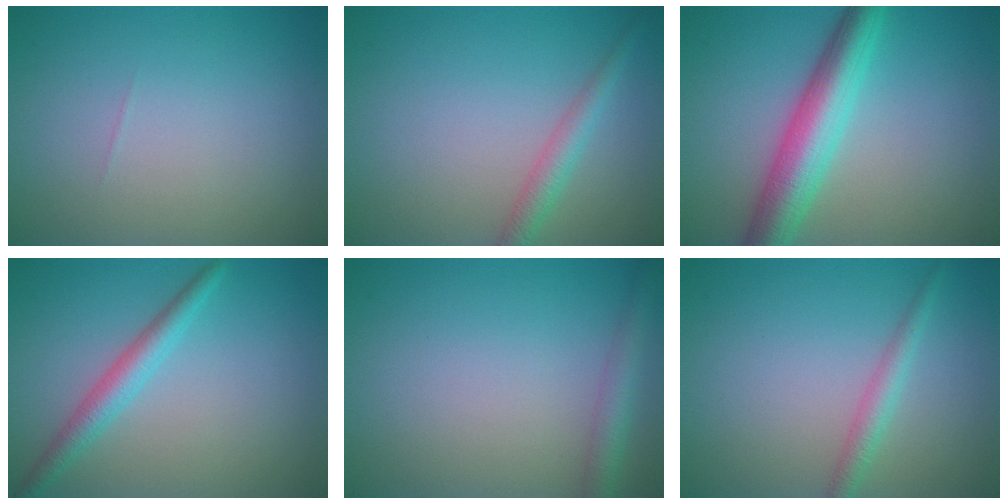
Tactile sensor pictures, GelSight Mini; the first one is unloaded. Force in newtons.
{"total": 2.2, "press": 2.2, "slide": 0.1}
{"total": 6.4, "press": 6.4, "slide": 0.2}
{"total": 2.8, "press": 2.8, "slide": 0.0}
{"total": 2.7, "press": 2.7, "slide": 0.2}
{"total": 2.0, "press": 2.0, "slide": 0.1}